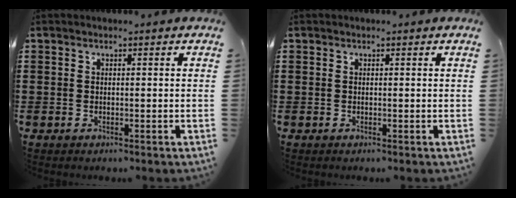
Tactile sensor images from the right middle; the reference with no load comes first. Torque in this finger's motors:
{"motor_torque": [0.00, 0.00, 0.00, 0.00]}